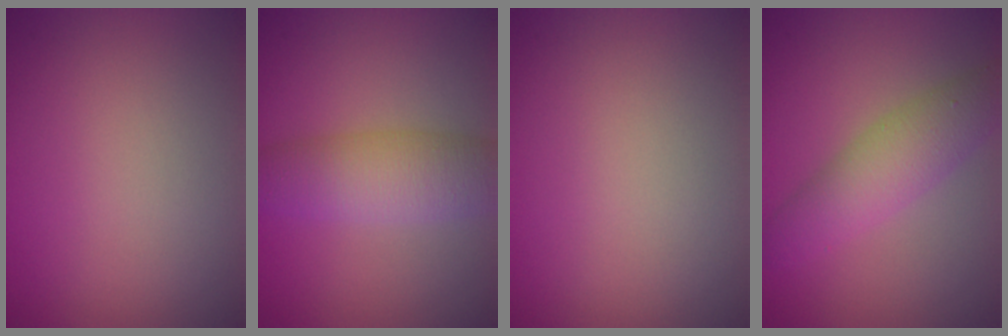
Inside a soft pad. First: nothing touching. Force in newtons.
{"total": 3.9, "press": 3.9, "slide": 0.2}
{"total": 0.0}
{"total": 4.5, "press": 4.5, "slide": 0.1}